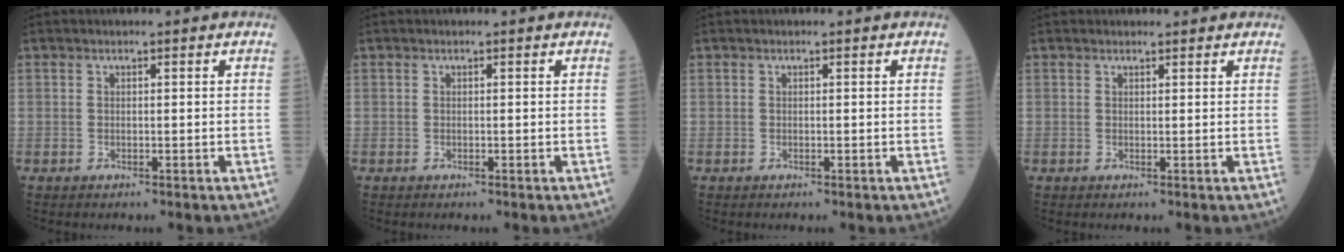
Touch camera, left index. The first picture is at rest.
{"total": 0.0}
{"total": 0.0}
{"total": 1.3, "force": [1.2, 0.3, 0.1], "torque": [-0.014, 0.005, 0.014]}